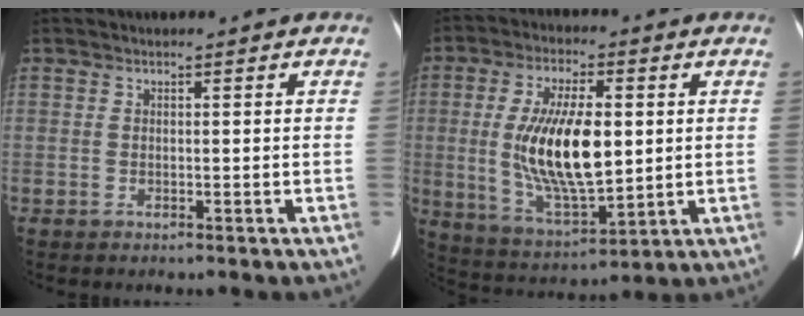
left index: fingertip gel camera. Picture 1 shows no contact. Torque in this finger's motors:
{"motor_torque": [1.33, 0.68, 0.36, 0.19]}